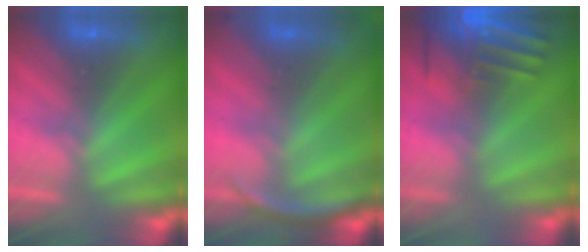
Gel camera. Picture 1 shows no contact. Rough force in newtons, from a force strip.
{"total": 2.9}
{"total": 9.3}